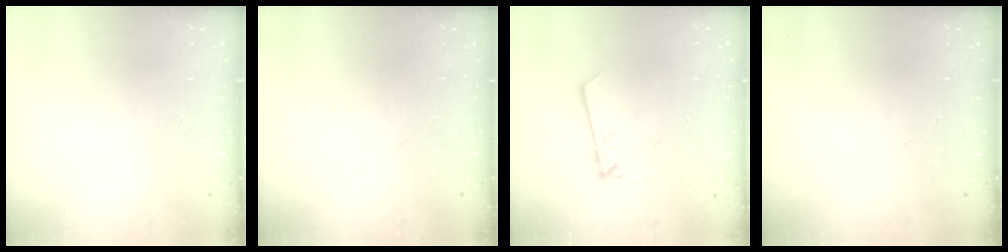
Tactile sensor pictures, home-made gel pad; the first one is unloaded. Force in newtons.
{"total": 0.0}
{"total": 1.9, "press": 1.9, "slide": 0.2}
{"total": 0.0}